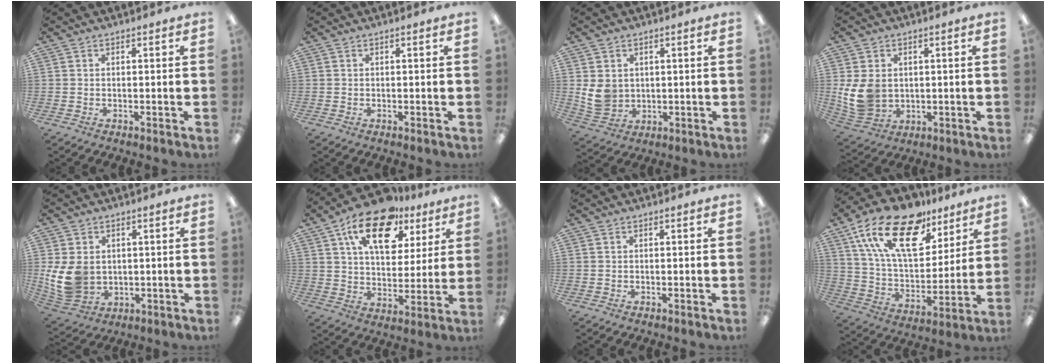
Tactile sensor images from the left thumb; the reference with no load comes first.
{"total": 0.0}
{"total": 6.7, "force": [1.2, 5.9, 2.9], "torque": [-0.067, -0.002, 0.025]}
{"total": 9.5, "force": [0.7, 7.7, 5.6], "torque": [-0.135, 0.008, 0.017]}
{"total": 10.8, "force": [0.4, 8.7, 6.3], "torque": [-0.154, 0.006, 0.013]}
{"total": 17.7, "force": [10.5, 9.6, 10.5], "torque": [-0.176, -0.040, 0.184]}
{"total": 0.0}
{"total": 22.8, "force": [13.7, 11.1, 14.4], "torque": [-0.280, -0.068, 0.240]}